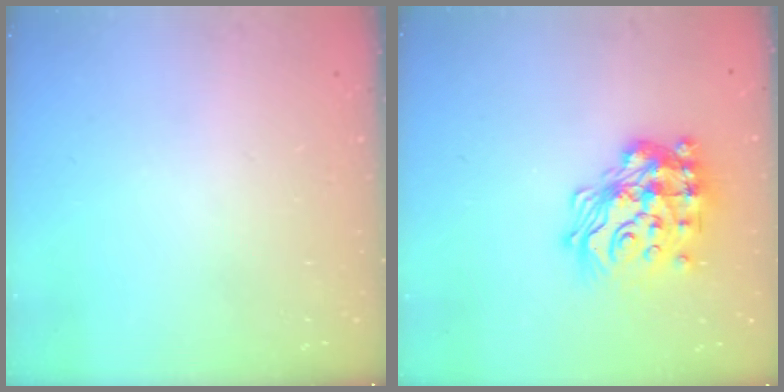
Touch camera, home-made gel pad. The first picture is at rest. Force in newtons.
{"total": 22.2, "press": 22.2, "slide": 1.5}